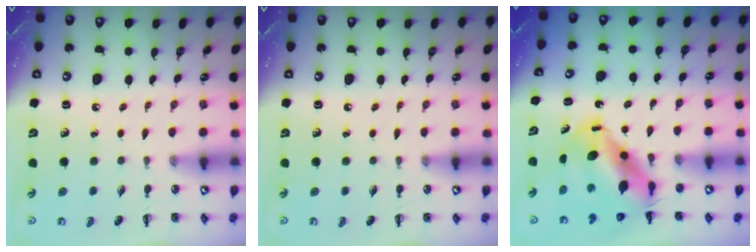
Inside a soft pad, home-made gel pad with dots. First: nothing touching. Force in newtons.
{"total": 0.0}
{"total": 8.2, "press": 7.9, "slide": 2.3}